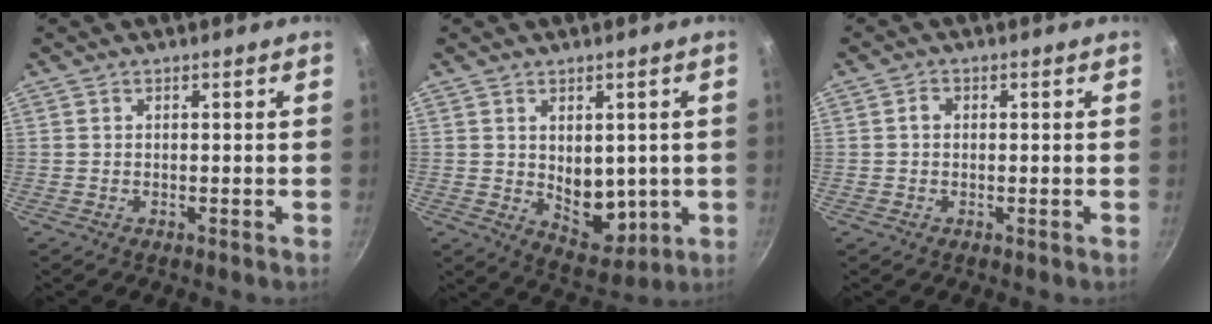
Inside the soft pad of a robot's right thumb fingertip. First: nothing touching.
{"total": 9.1, "force": [0.5, 6.0, 6.8], "torque": [-0.066, -0.029, 0.025]}
{"total": 1.4, "force": [0.1, 1.1, 0.8], "torque": [-0.010, 0.007, 0.000]}